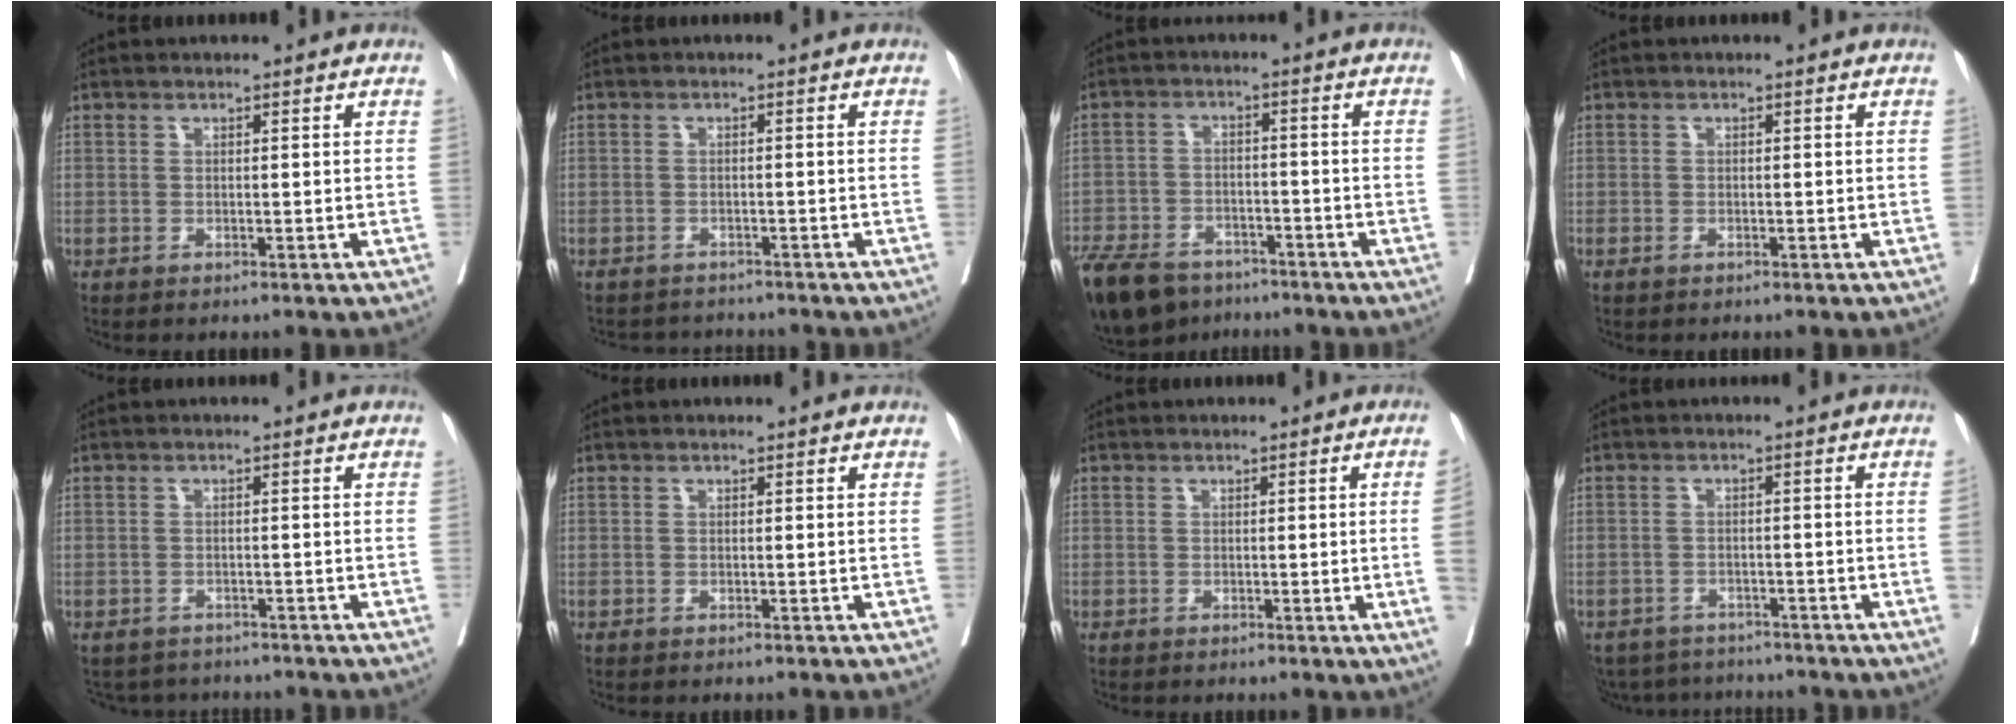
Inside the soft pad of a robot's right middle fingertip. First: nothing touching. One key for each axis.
{"total": 3.9, "fx": -3.8, "fy": 0.9, "fz": -0.2, "tx": 0.010, "ty": -0.005, "tz": -0.059}
{"total": 15.3, "fx": -11.4, "fy": 7.7, "fz": 6.8, "tx": -0.167, "ty": -0.023, "tz": -0.182}
{"total": 0.6, "fx": -0.4, "fy": 0.4, "fz": 0.4, "tx": -0.010, "ty": -0.003, "tz": -0.007}
{"total": 4.7, "fx": -4.4, "fy": 1.7, "fz": -0.2, "tx": 0.012, "ty": -0.002, "tz": -0.064}
{"total": 0.0}
{"total": 4.6, "fx": -0.4, "fy": -1.6, "fz": 4.3, "tx": -0.060, "ty": -0.011, "tz": -0.001}
{"total": 4.2, "fx": -4.2, "fy": 0.0, "fz": 0.1, "tx": 0.003, "ty": 0.018, "tz": -0.065}